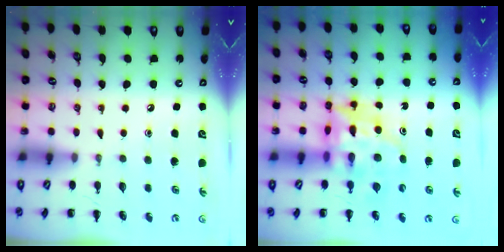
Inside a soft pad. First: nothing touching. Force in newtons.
{"total": 10.4, "press": 10.0, "slide": 3.1}